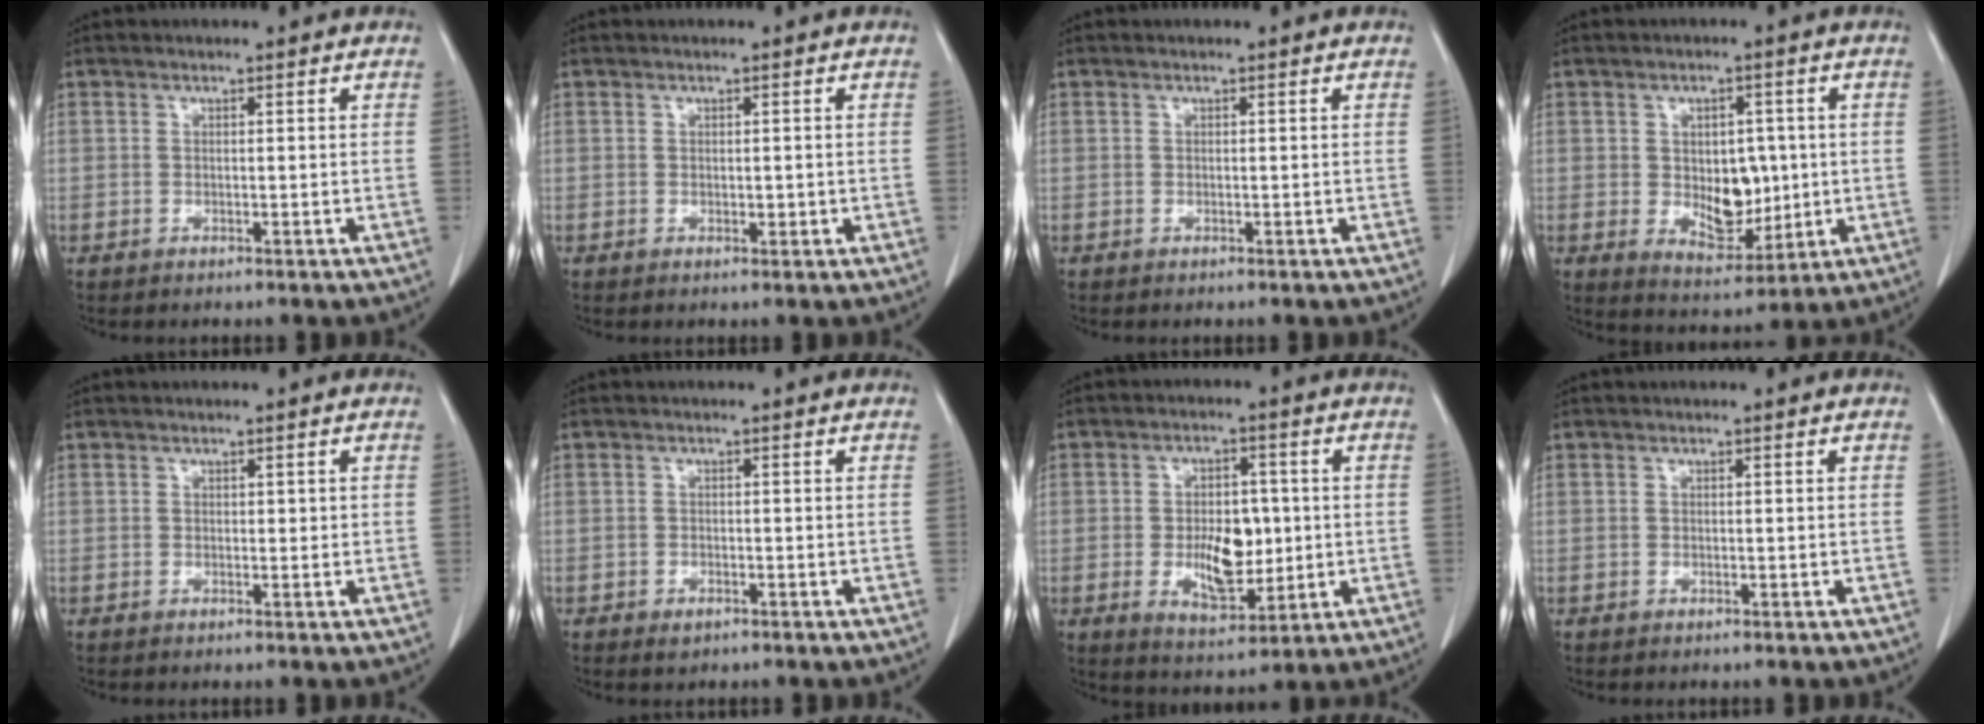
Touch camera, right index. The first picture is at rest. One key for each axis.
{"total": 1.1, "fx": -0.1, "fy": 0.5, "fz": 1.0, "tx": -0.014, "ty": -0.002, "tz": 0.001}
{"total": 0.0}
{"total": 8.3, "fx": 0.0, "fy": 5.1, "fz": 6.6, "tx": -0.097, "ty": 0.001, "tz": 0.016}
{"total": 0.7, "fx": 0.2, "fy": 0.5, "fz": 0.5, "tx": -0.003, "ty": 0.000, "tz": 0.004}
{"total": 1.2, "fx": -0.6, "fy": 0.8, "fz": 0.6, "tx": -0.005, "ty": 0.002, "tz": -0.002}
{"total": 8.9, "fx": -0.7, "fy": 4.4, "fz": 7.7, "tx": -0.129, "ty": 0.000, "tz": -0.001}
{"total": 0.0}